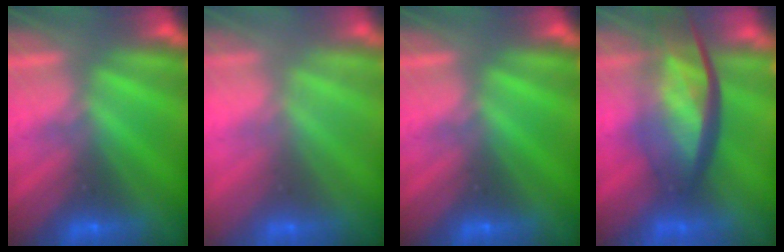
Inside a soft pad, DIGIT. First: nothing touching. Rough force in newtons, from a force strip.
{"total": 2.5}
{"total": 0.0}
{"total": 10.6}